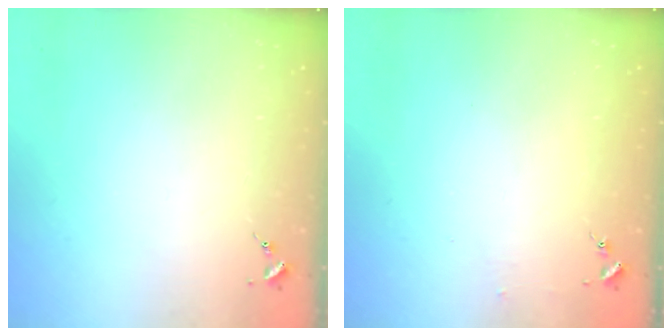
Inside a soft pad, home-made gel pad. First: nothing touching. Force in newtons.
{"total": 3.6, "press": 3.6, "slide": 0.3}